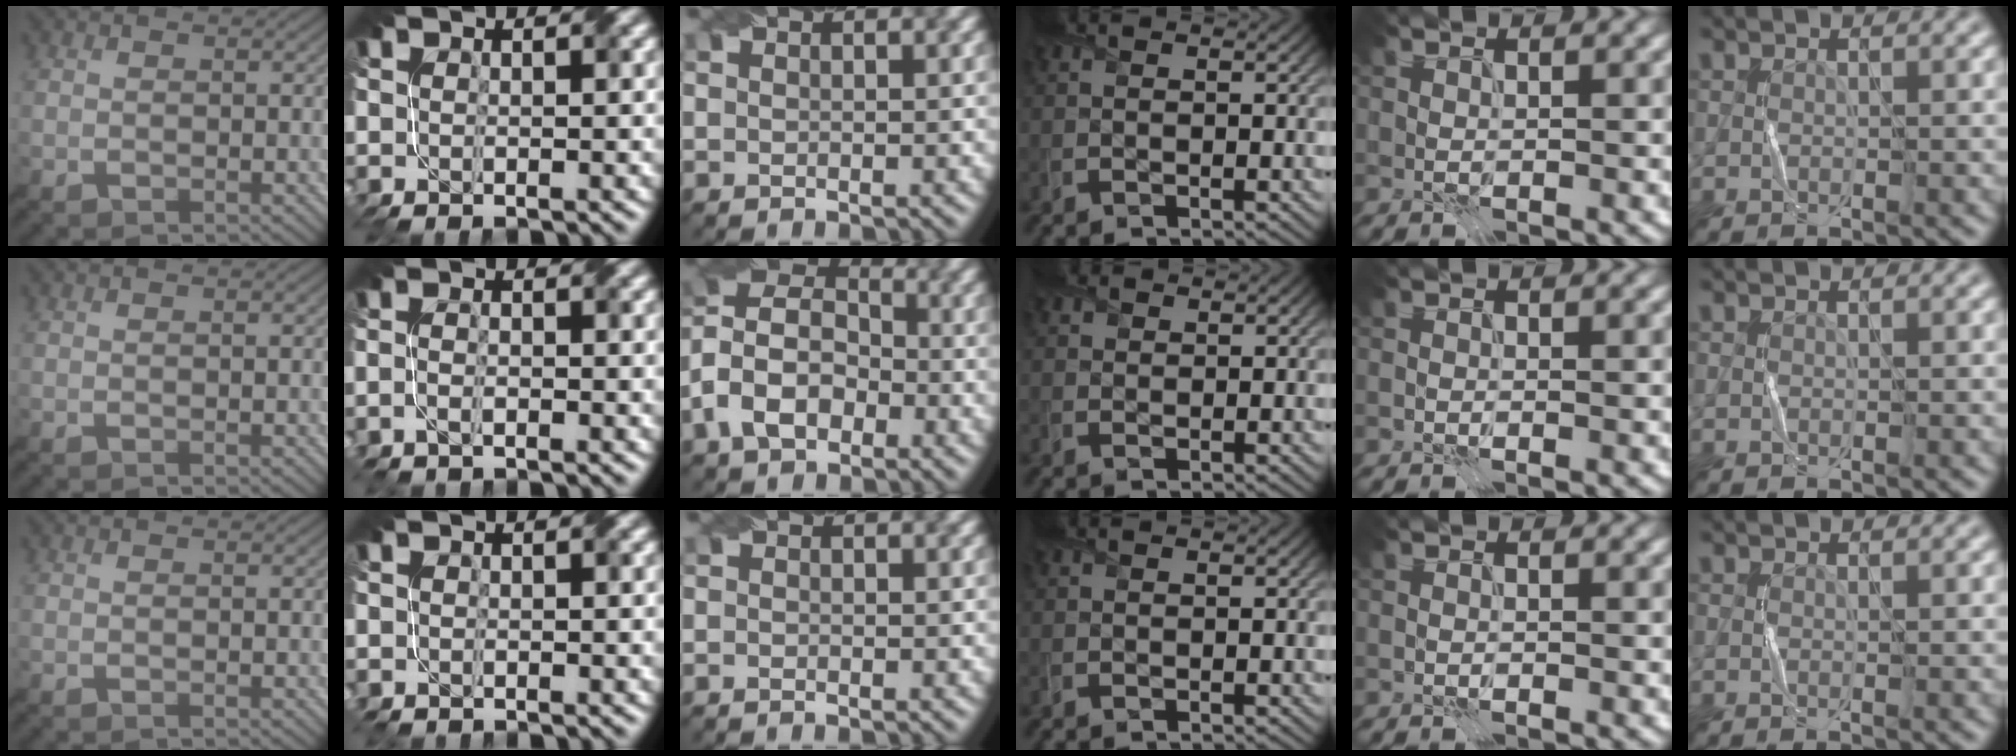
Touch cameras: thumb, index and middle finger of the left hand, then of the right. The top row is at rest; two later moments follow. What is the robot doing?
{"motion": "fold", "object": "bubble wrap"}